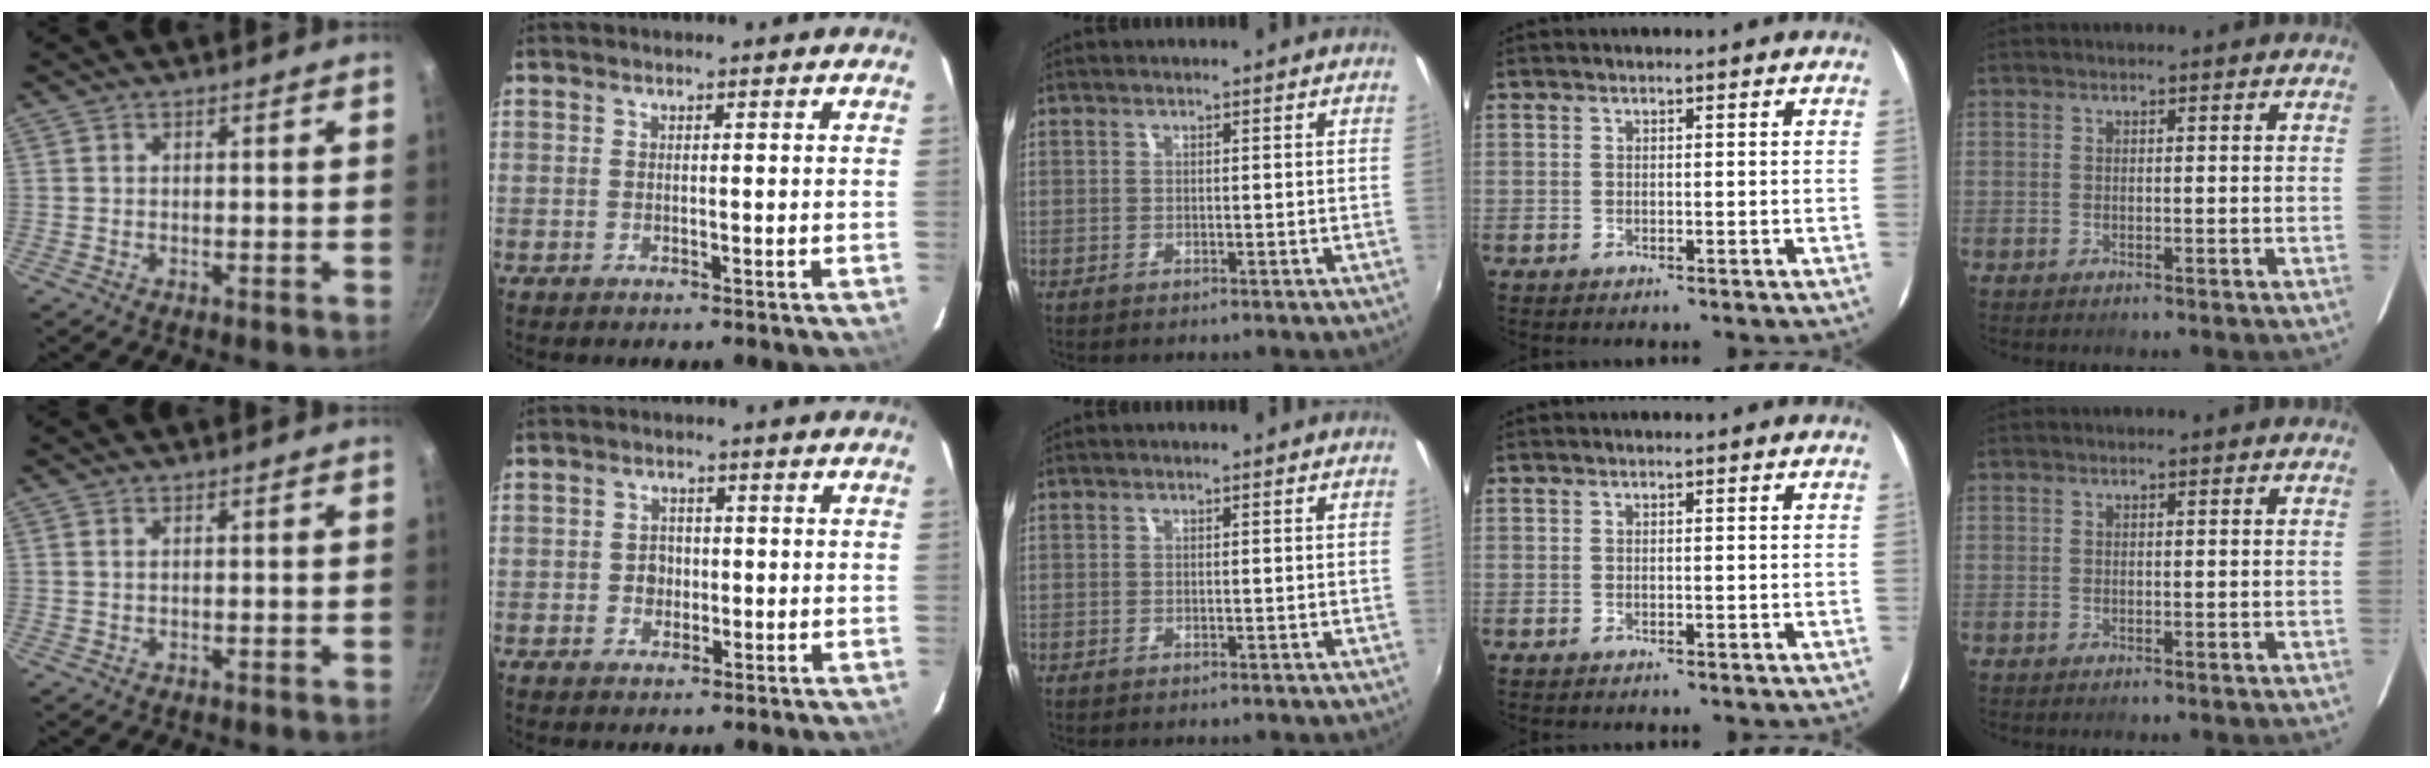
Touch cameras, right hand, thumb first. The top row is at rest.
{"thumb": {"total": 0.6, "force": [0.3, 0.3, 0.4], "torque": [-0.009, 0.001, 0.004]}, "index": {"total": 3.1, "force": [-0.4, 2.8, 1.2], "torque": [-0.021, 0.008, -0.005]}}